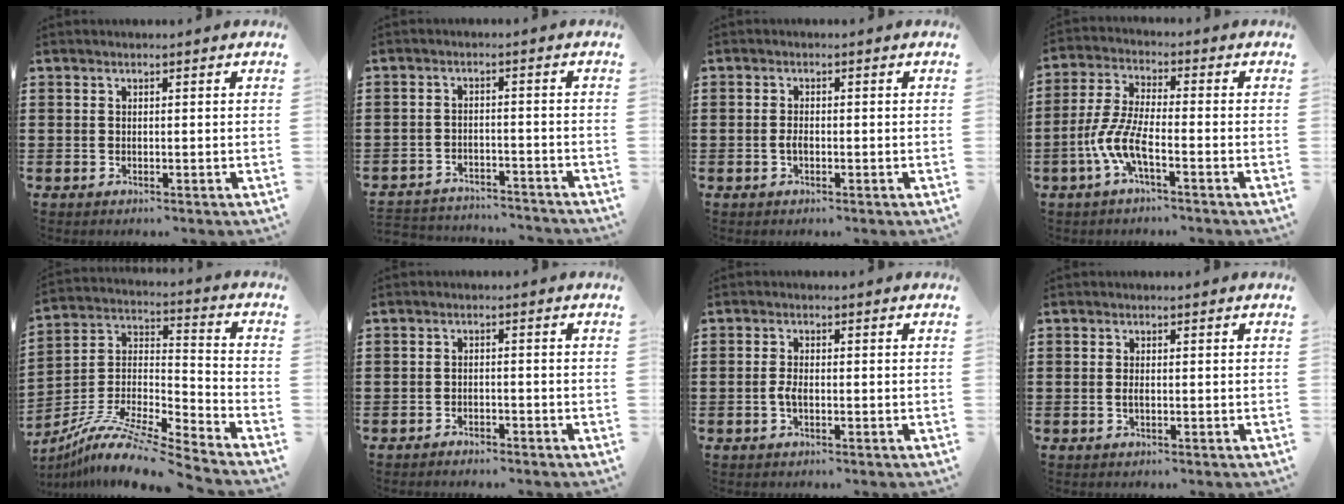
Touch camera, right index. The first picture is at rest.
{"total": 3.4, "force": [-3.4, 0.4, 0.1], "torque": [-0.007, 0.002, -0.073]}
{"total": 1.4, "force": [-0.5, 0.5, 1.2], "torque": [-0.033, -0.007, -0.010]}
{"total": 7.4, "force": [-3.4, 1.8, 6.3], "torque": [-0.160, -0.017, -0.073]}
{"total": 11.3, "force": [-9.5, 1.1, 6.1], "torque": [-0.126, 0.007, -0.192]}
{"total": 1.5, "force": [-1.5, 0.3, 0.1], "torque": [-0.007, 0.004, -0.032]}
{"total": 1.9, "force": [-0.6, 0.5, 1.8], "torque": [-0.050, -0.009, -0.015]}
{"total": 0.9, "force": [-0.2, 0.2, 0.9], "torque": [-0.017, -0.002, -0.003]}